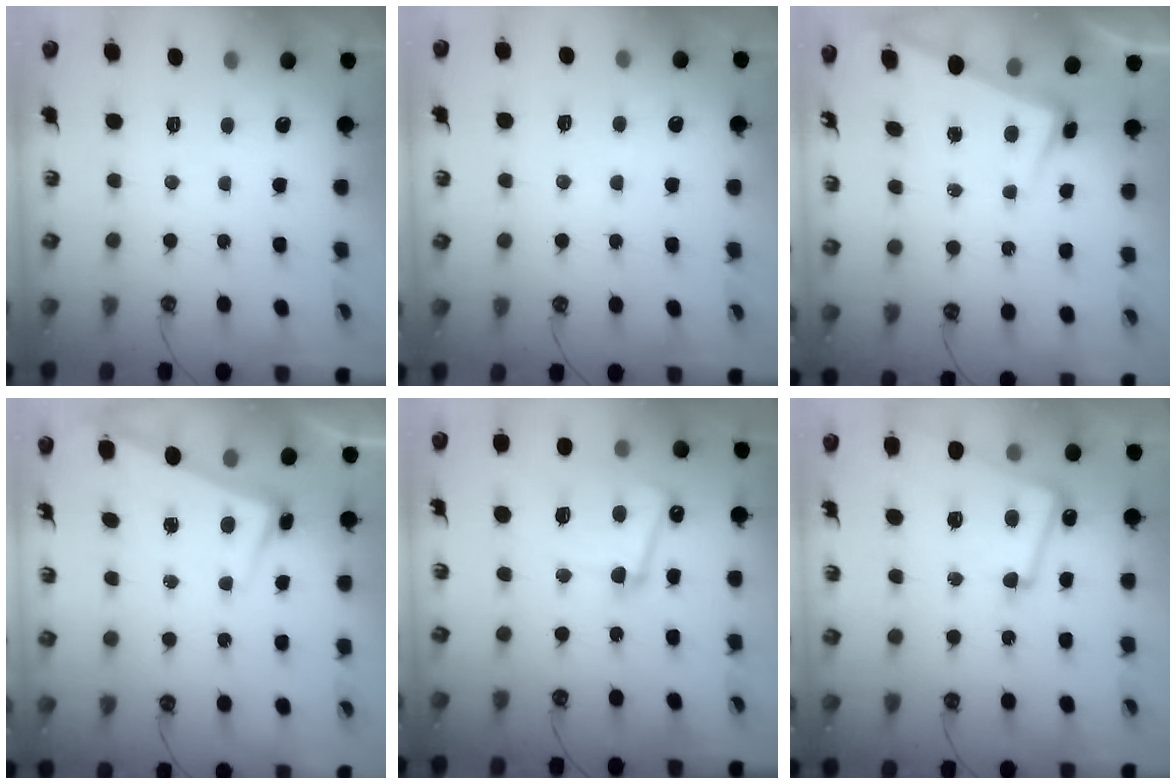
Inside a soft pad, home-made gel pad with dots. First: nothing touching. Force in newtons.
{"total": 2.0, "press": 2.0, "slide": 0.3}
{"total": 3.0, "press": 2.8, "slide": 1.1}
{"total": 2.6, "press": 2.5, "slide": 0.7}
{"total": 14.0, "press": 14.0, "slide": 0.9}
{"total": 7.1, "press": 6.7, "slide": 2.2}